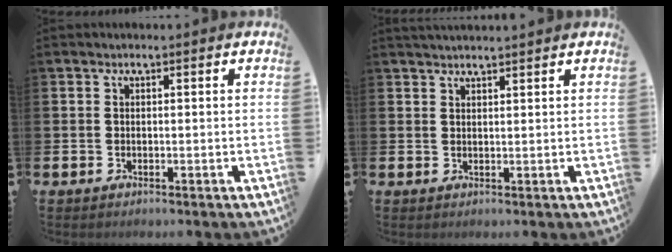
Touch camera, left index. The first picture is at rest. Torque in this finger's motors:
{"motor_torque": [0.64, -0.96, 0.08, 0.01]}